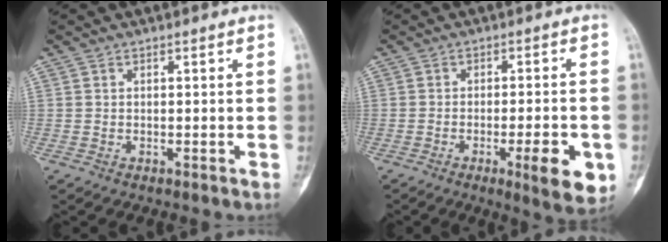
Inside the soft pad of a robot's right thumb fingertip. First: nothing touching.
{"total": 9.1, "force": [-3.2, 2.1, 8.2], "torque": [-0.105, 0.000, -0.040]}